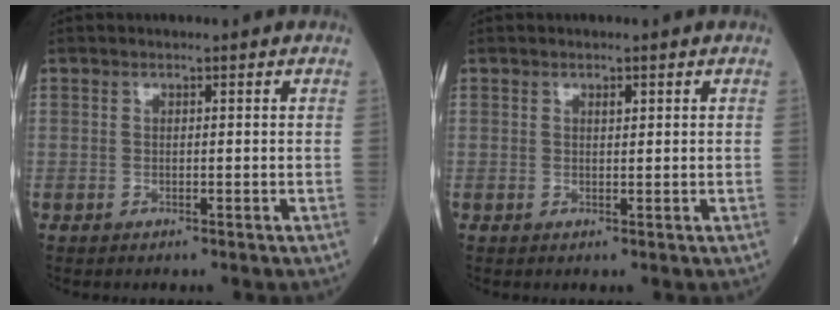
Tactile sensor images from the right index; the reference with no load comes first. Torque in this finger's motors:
{"motor_torque": [0.22, 0.14, 0.12, 0.02]}